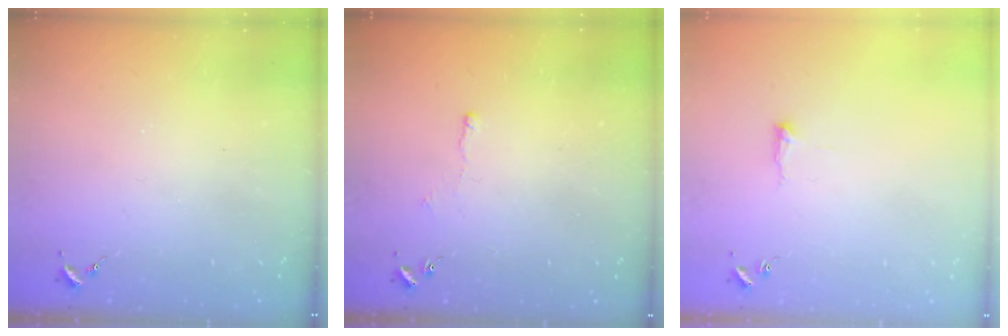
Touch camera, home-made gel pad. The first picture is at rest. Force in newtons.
{"total": 2.8, "press": 2.8, "slide": 0.6}
{"total": 4.6, "press": 4.5, "slide": 0.7}